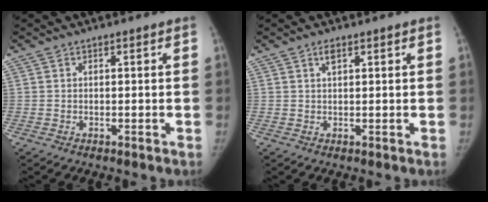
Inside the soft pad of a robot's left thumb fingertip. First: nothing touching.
{"total": 1.5, "force": [0.8, 0.6, 1.1], "torque": [-0.019, 0.001, 0.014]}